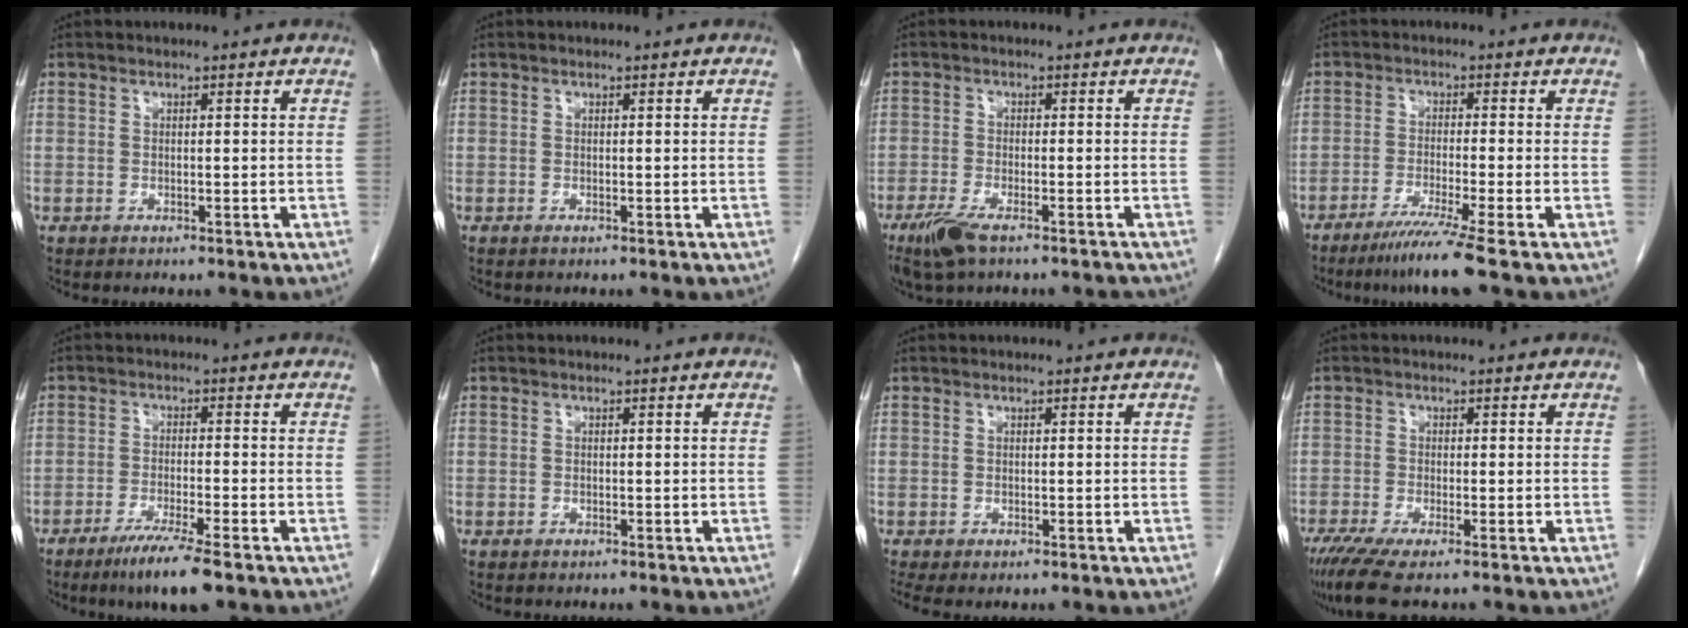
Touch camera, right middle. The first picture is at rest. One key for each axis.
{"total": 0.0}
{"total": 7.4, "fx": -5.7, "fy": 1.7, "fz": 4.4, "tx": -0.078, "ty": -0.015, "tz": -0.096}
{"total": 6.6, "fx": -4.7, "fy": -1.9, "fz": 4.2, "tx": -0.070, "ty": -0.023, "tz": -0.087}
{"total": 6.7, "fx": -4.6, "fy": -0.2, "fz": 5.0, "tx": -0.088, "ty": -0.018, "tz": -0.081}
{"total": 0.0}
{"total": 2.0, "fx": -1.3, "fy": 0.8, "fz": 1.2, "tx": -0.017, "ty": -0.007, "tz": -0.022}
{"total": 5.4, "fx": -3.8, "fy": 0.2, "fz": 3.8, "tx": -0.065, "ty": -0.015, "tz": -0.070}